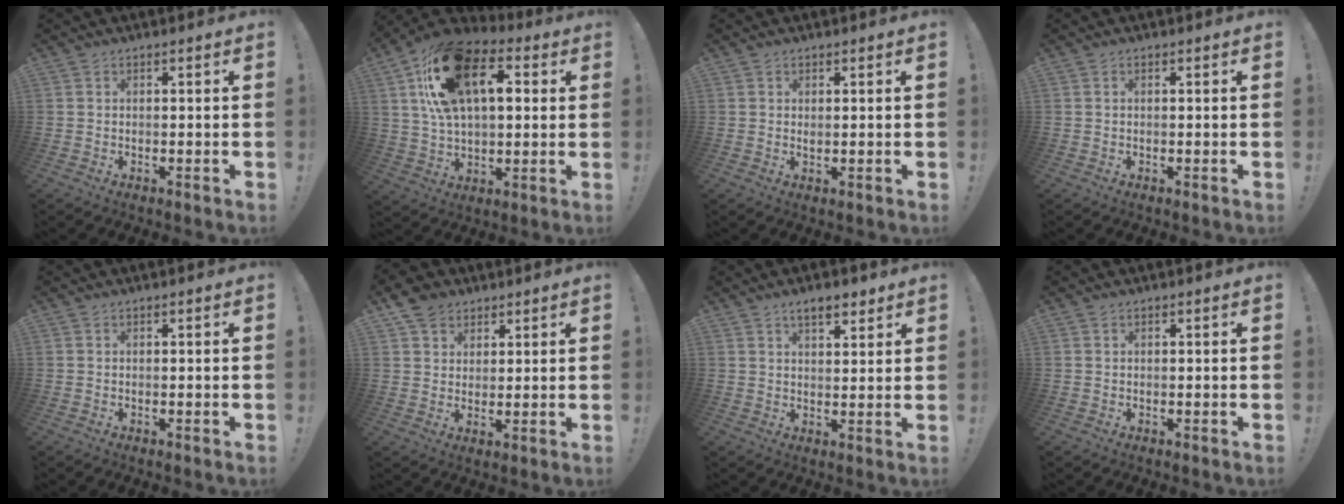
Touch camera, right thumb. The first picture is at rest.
{"total": 21.8, "force": [8.1, 12.6, 15.9], "torque": [-0.267, -0.015, 0.147]}
{"total": 1.1, "force": [0.9, 0.4, 0.5], "torque": [-0.002, -0.004, 0.015]}
{"total": 0.0}
{"total": 0.0}
{"total": 7.4, "force": [5.0, 5.3, 1.5], "torque": [-0.021, -0.030, 0.099]}
{"total": 6.0, "force": [4.2, 2.4, 3.6], "torque": [-0.047, -0.018, 0.073]}
{"total": 0.0}